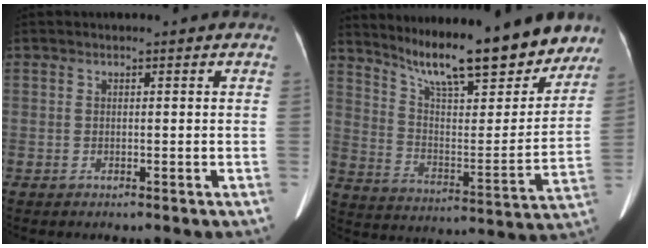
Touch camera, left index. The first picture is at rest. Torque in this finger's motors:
{"motor_torque": [0.97, -1.17, 0.85, 0.19]}